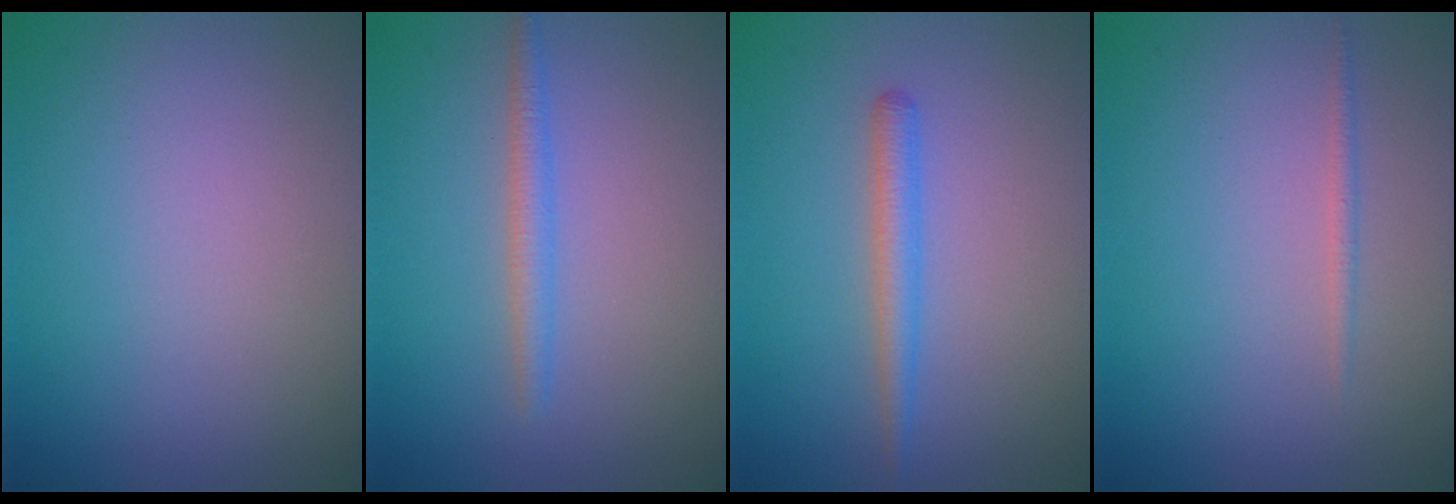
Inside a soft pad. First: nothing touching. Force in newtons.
{"total": 1.6, "press": 1.6, "slide": 0.0}
{"total": 1.9, "press": 1.9, "slide": 0.0}
{"total": 0.8, "press": 0.7, "slide": 0.1}